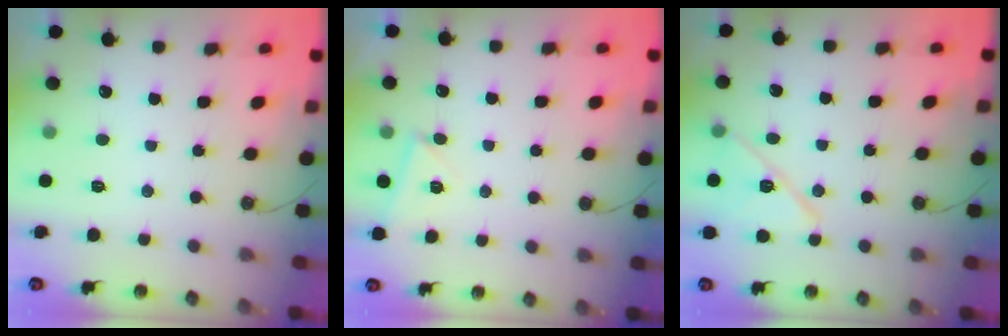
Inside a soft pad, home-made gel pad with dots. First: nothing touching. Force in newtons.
{"total": 3.9, "press": 3.2, "slide": 2.3}
{"total": 12.4, "press": 9.5, "slide": 8.1}